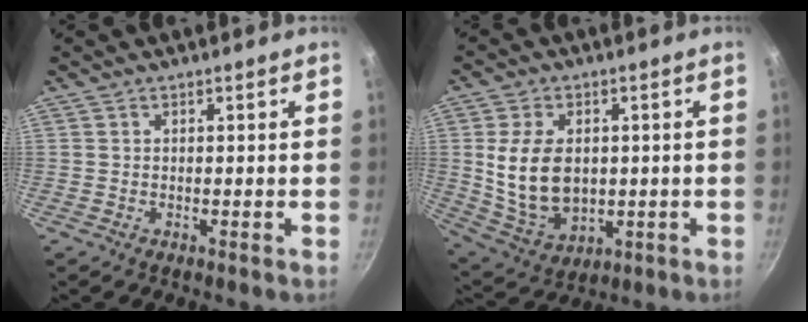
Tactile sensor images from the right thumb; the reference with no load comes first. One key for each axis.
{"total": 13.4, "fx": 0.6, "fy": 9.1, "fz": 9.8, "tx": -0.165, "ty": -0.013, "tz": 0.028}